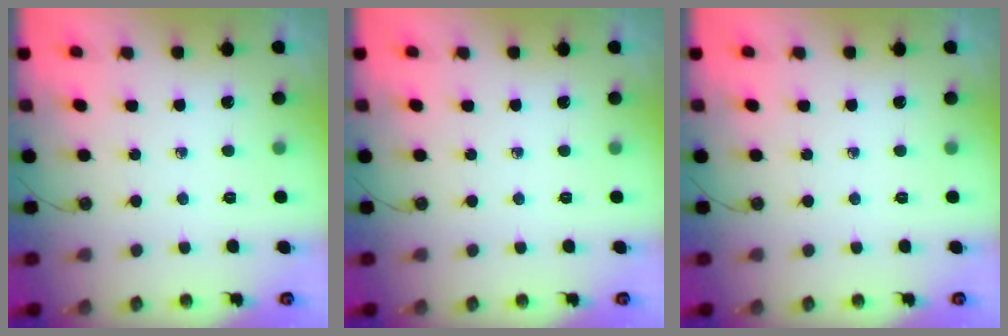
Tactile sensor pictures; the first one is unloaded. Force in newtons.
{"total": 0.0}
{"total": 0.0}